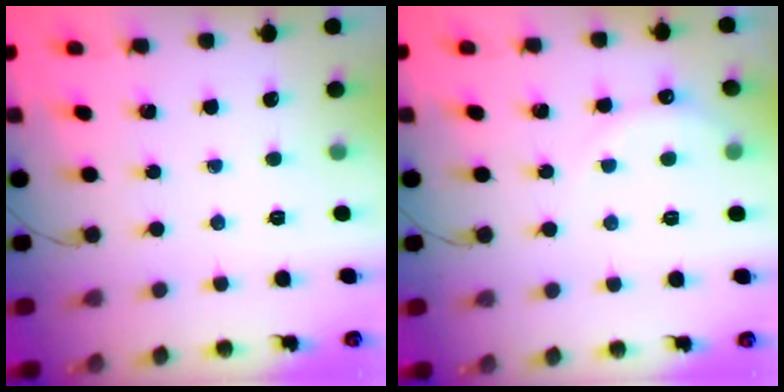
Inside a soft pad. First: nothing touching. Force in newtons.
{"total": 6.3, "press": 6.2, "slide": 1.3}